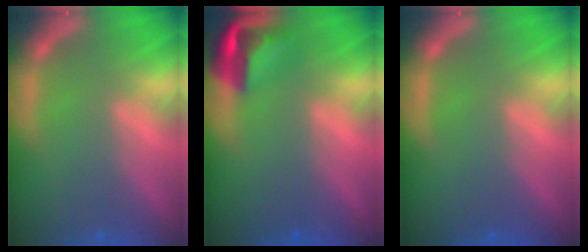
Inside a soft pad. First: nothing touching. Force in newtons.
{"total": 4.4}
{"total": 0.0}